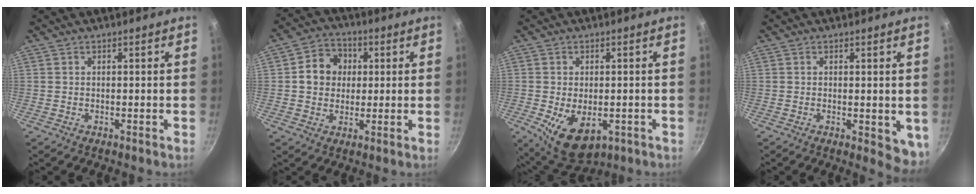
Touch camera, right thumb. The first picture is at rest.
{"total": 8.5, "force": [1.4, 7.5, 3.9], "torque": [-0.029, 0.009, 0.010]}
{"total": 10.1, "force": [-2.7, 6.0, 7.7], "torque": [-0.111, -0.011, -0.026]}
{"total": 5.5, "force": [-0.3, 2.4, 4.9], "torque": [-0.058, -0.014, -0.004]}